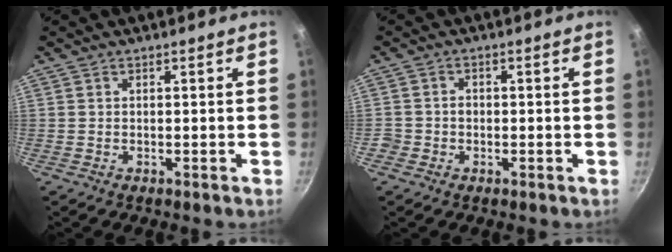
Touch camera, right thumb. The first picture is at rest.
{"total": 2.1, "force": [-0.6, 1.9, 0.6], "torque": [0.000, 0.010, -0.013]}